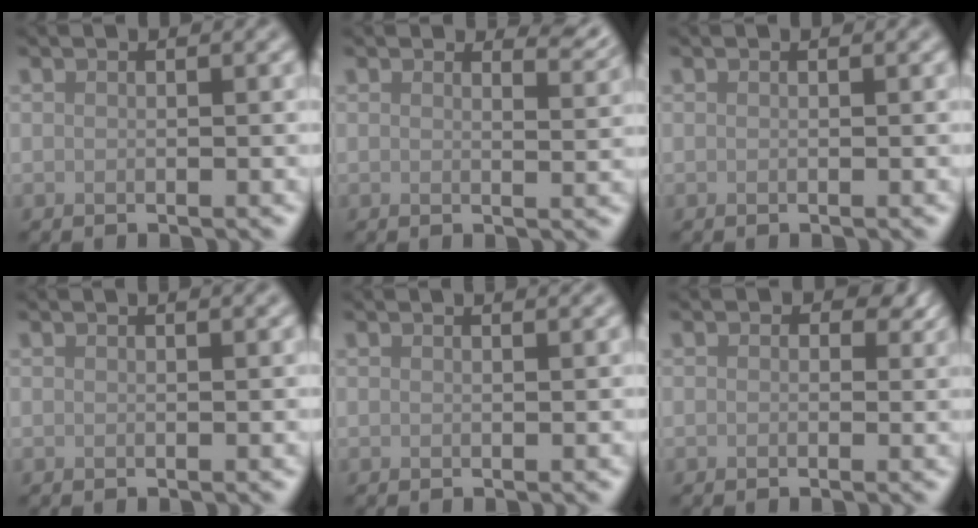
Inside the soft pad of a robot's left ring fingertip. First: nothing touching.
{"total": 2.2, "force": [2.1, 0.4, 0.7], "torque": [-0.007, -0.007, 0.026]}
{"total": 0.0}
{"total": 1.2, "force": [0.9, 0.3, 0.7], "torque": [-0.006, 0.002, 0.009]}
{"total": 1.2, "force": [1.1, 0.3, 0.5], "torque": [-0.005, 0.001, 0.010]}
{"total": 2.0, "force": [0.7, 1.5, 1.2], "torque": [-0.009, -0.004, 0.003]}